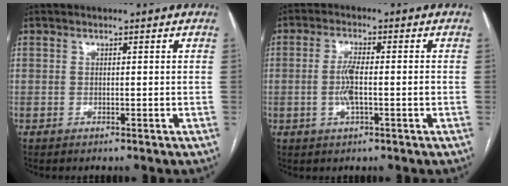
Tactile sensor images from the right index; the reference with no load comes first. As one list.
[{"total": 4.7, "force": [-0.9, 0.7, 4.5], "torque": [-0.097, 0.002, -0.016]}]